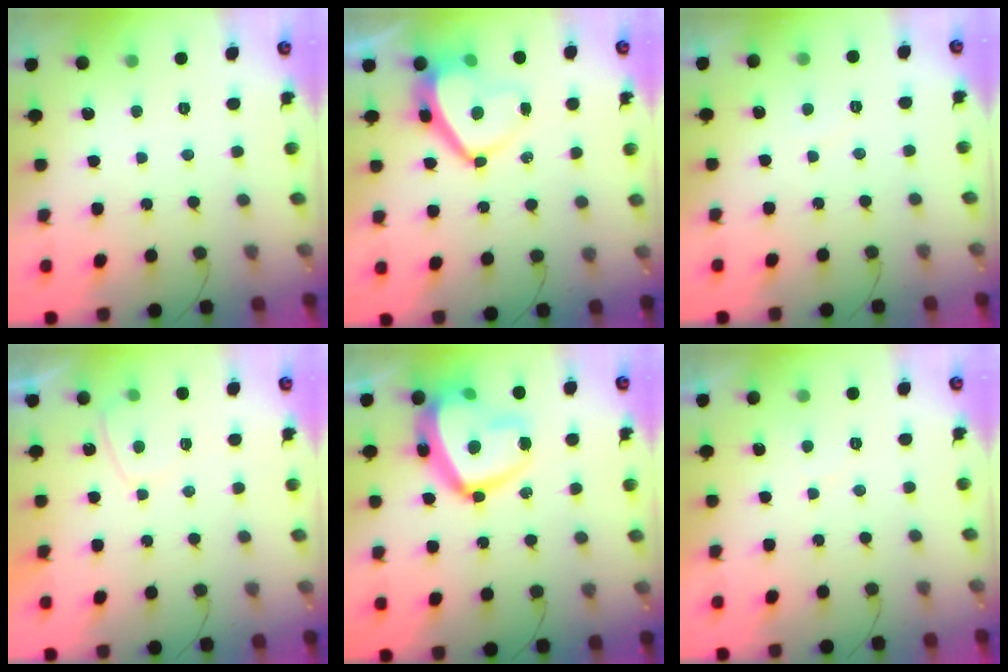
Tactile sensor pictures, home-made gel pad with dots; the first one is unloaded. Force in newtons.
{"total": 9.3, "press": 9.3, "slide": 1.0}
{"total": 0.5, "press": 0.2, "slide": 0.5}
{"total": 2.0, "press": 2.0, "slide": 0.6}
{"total": 20.6, "press": 20.5, "slide": 2.0}
{"total": 0.8, "press": 0.6, "slide": 0.6}